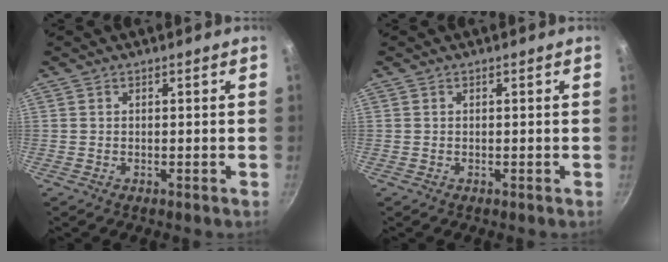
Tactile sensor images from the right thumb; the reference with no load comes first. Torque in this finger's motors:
{"motor_torque": [-0.20, -0.21, -0.10, 0.04, 0.00]}